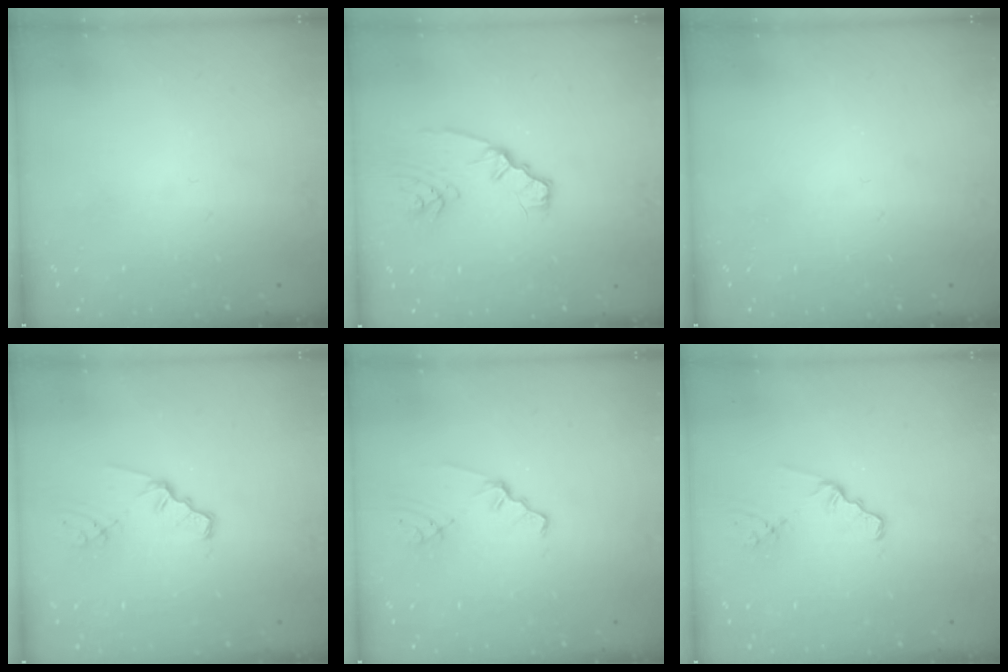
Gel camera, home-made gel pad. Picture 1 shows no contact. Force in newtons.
{"total": 4.4, "press": 4.4, "slide": 0.3}
{"total": 0.0}
{"total": 1.8, "press": 1.7, "slide": 0.3}
{"total": 1.8, "press": 1.8, "slide": 0.2}
{"total": 1.7, "press": 1.7, "slide": 0.1}